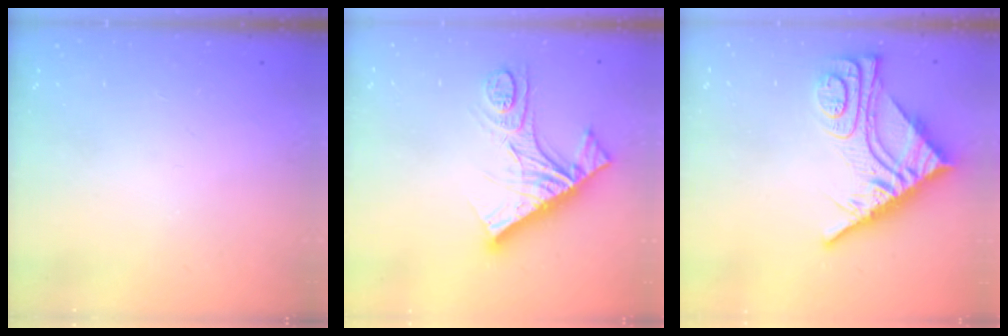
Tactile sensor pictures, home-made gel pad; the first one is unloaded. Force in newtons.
{"total": 17.9, "press": 17.8, "slide": 2.0}
{"total": 12.3, "press": 12.3, "slide": 1.1}